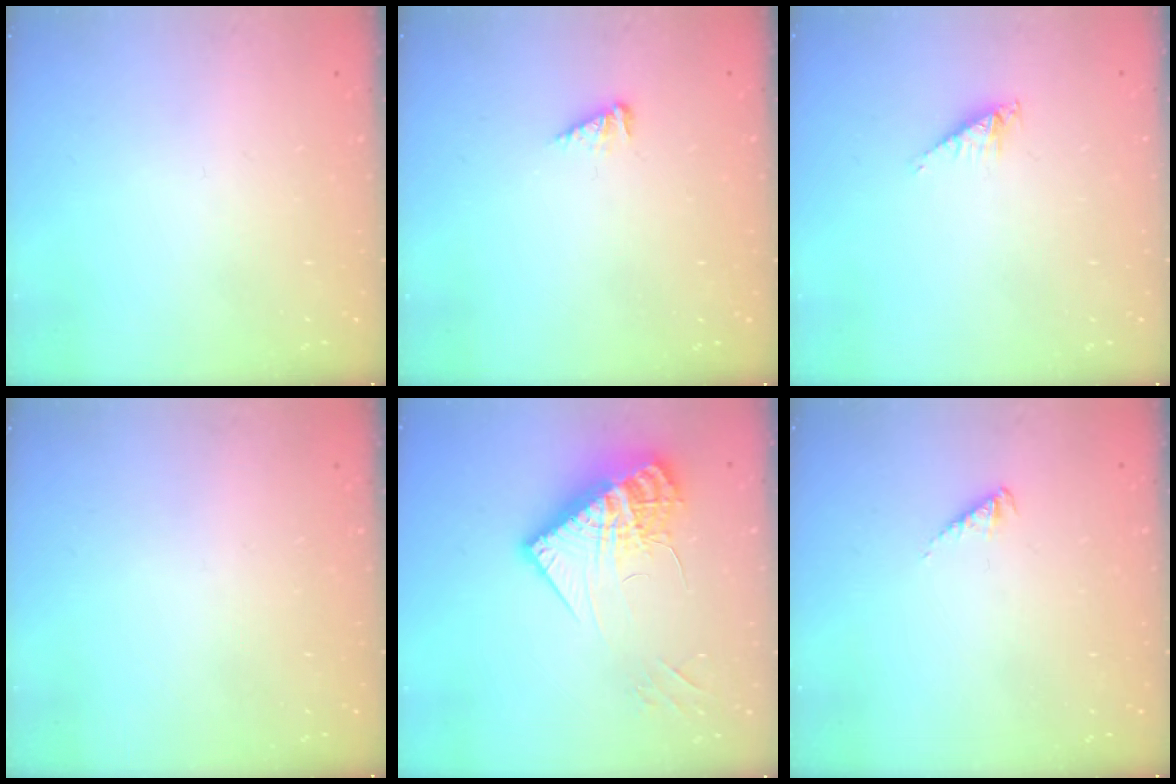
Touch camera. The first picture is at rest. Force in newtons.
{"total": 3.0, "press": 3.0, "slide": 0.3}
{"total": 2.7, "press": 2.7, "slide": 0.3}
{"total": 0.0}
{"total": 16.2, "press": 16.1, "slide": 1.5}
{"total": 3.1, "press": 3.0, "slide": 0.5}